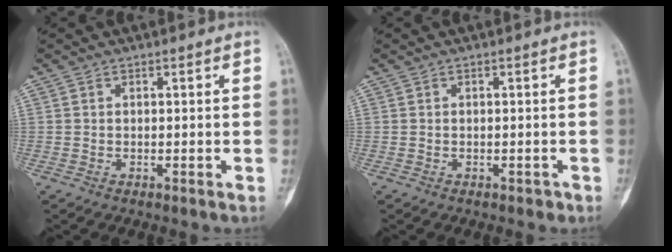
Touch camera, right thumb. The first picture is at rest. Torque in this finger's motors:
{"motor_torque": [0.40, 0.25, 0.19, -0.01, 0.03]}